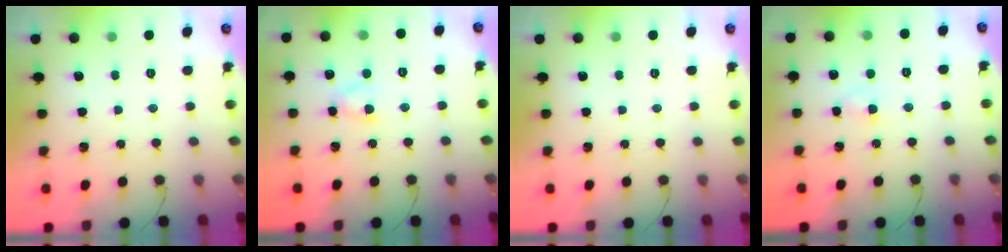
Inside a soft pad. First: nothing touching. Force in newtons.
{"total": 3.5, "press": 3.4, "slide": 1.1}
{"total": 0.0}
{"total": 2.2, "press": 2.0, "slide": 1.0}